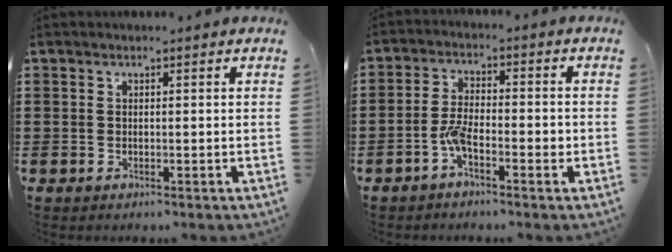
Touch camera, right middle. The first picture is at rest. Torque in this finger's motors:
{"motor_torque": [0.24, -0.14, 0.23, 0.08]}